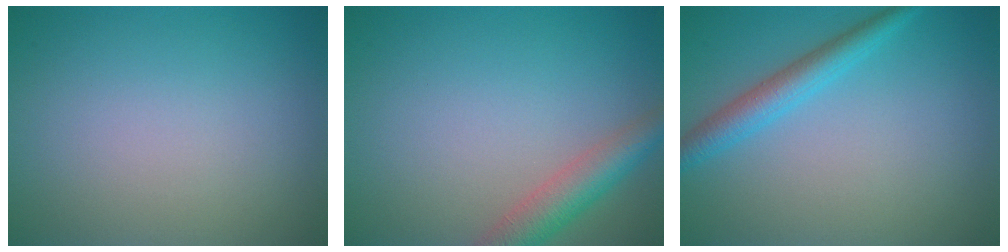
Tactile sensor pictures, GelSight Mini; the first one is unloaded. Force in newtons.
{"total": 3.8, "press": 3.8, "slide": 0.2}
{"total": 3.1, "press": 3.1, "slide": 0.1}